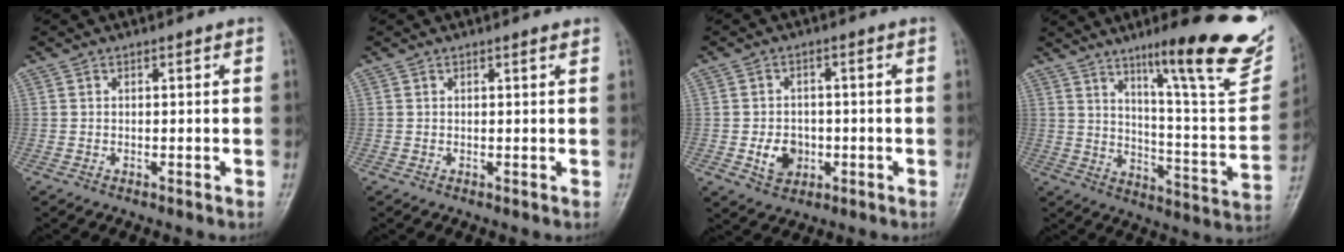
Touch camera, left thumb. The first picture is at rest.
{"total": 0.9, "force": [0.6, -0.1, 0.6], "torque": [-0.009, -0.002, 0.010]}
{"total": 5.6, "force": [-1.3, 4.4, 3.1], "torque": [-0.031, 0.007, -0.016]}
{"total": 23.8, "force": [15.2, 3.7, 17.9], "torque": [-0.218, -0.073, 0.227]}